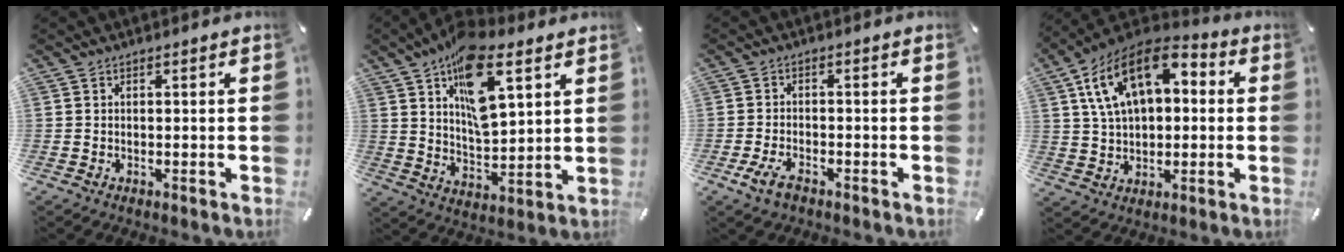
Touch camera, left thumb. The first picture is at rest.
{"total": 15.9, "force": [8.6, 7.4, 11.2], "torque": [-0.185, -0.027, 0.147]}
{"total": 4.5, "force": [-2.9, 2.1, 2.8], "torque": [-0.070, 0.007, -0.058]}
{"total": 16.3, "force": [6.6, 10.3, 10.8], "torque": [-0.208, -0.018, 0.119]}